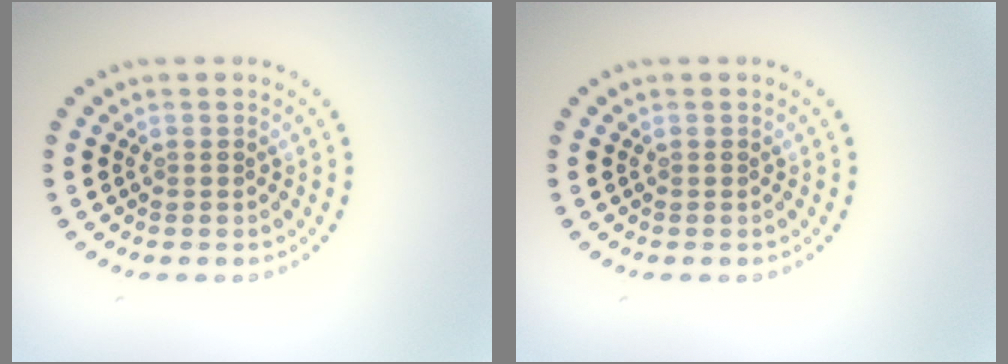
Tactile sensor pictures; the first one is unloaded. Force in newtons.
{"total": 0.0}